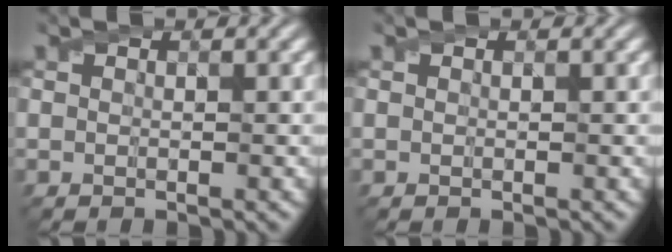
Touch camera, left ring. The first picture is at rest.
{"total": 0.0}